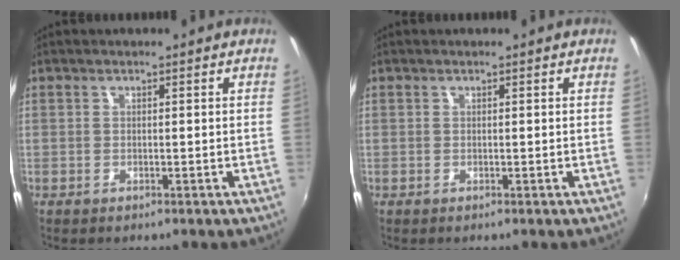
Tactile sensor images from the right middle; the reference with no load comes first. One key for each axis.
{"total": 0.0}